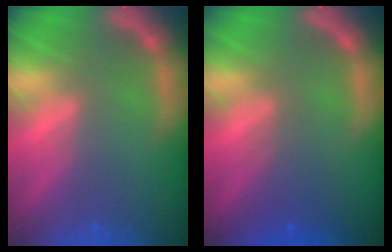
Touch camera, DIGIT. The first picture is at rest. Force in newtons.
{"total": 2.4}